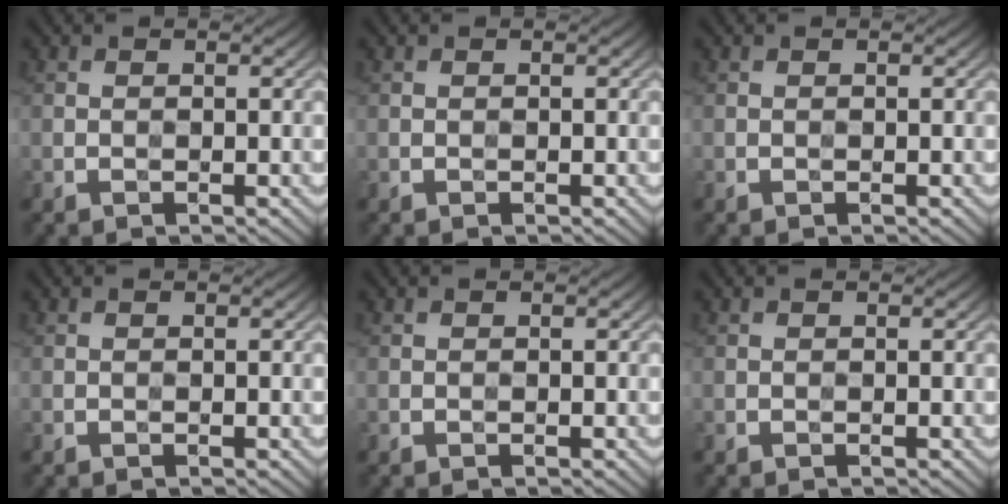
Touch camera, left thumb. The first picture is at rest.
{"total": 0.0}
{"total": 0.0}
{"total": 0.0}
{"total": 0.0}
{"total": 0.0}